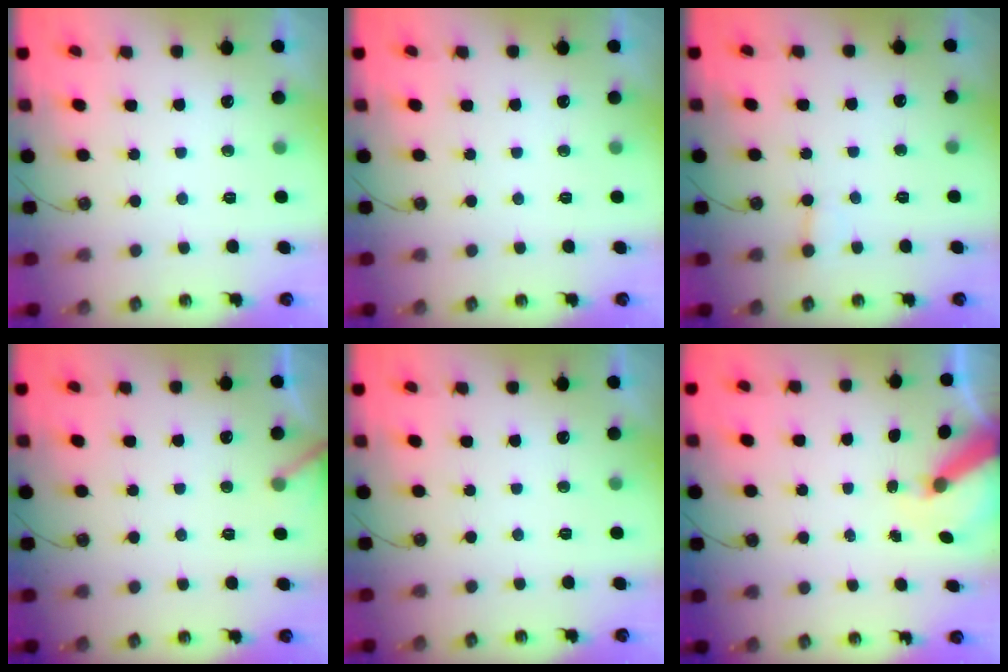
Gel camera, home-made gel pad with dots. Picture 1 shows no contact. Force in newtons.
{"total": 0.0}
{"total": 2.0, "press": 2.0, "slide": 0.1}
{"total": 3.7, "press": 3.7, "slide": 0.3}
{"total": 0.0}
{"total": 6.8, "press": 6.7, "slide": 0.7}